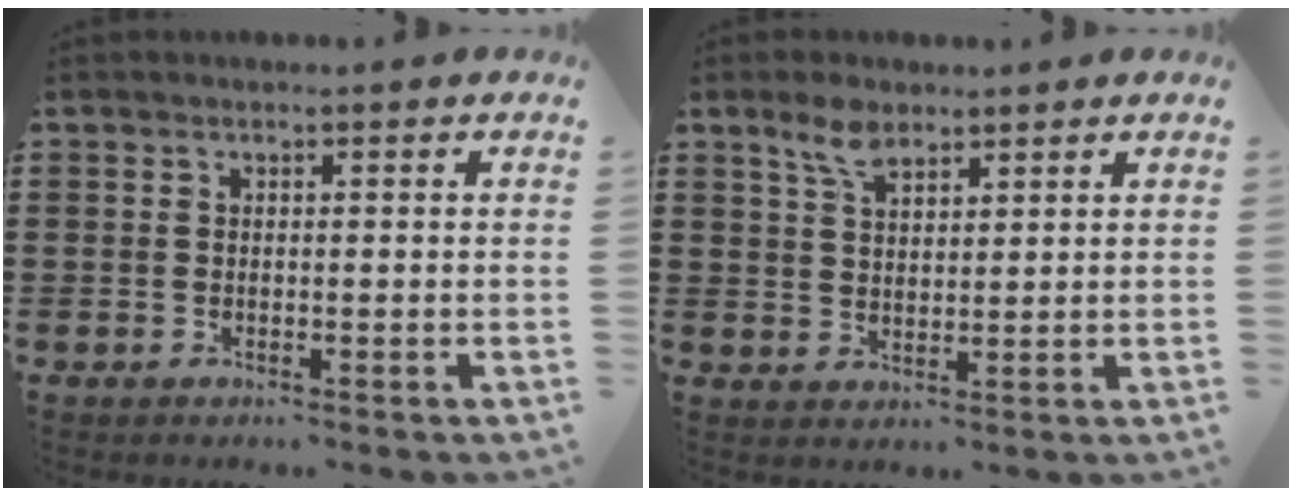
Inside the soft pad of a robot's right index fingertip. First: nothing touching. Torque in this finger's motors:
{"motor_torque": [0.51, 0.36, 0.08, 0.04]}